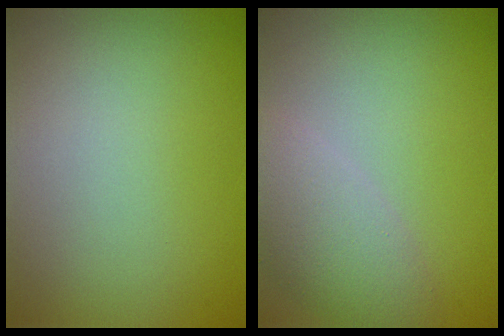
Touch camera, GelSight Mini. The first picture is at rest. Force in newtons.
{"total": 4.1, "press": 4.0, "slide": 0.4}